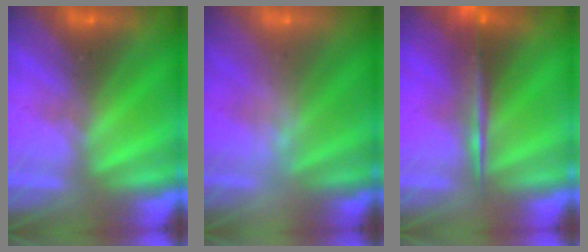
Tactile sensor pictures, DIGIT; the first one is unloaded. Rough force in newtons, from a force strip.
{"total": 2.4}
{"total": 5.7}